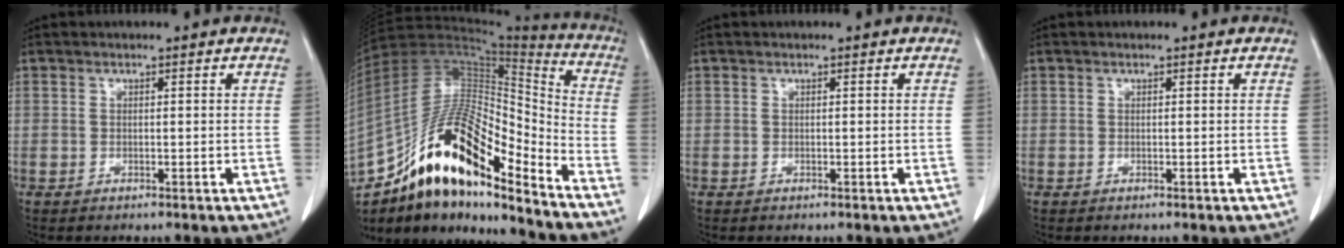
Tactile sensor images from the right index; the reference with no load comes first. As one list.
[{"total": 21.0, "force": [-13.5, 5.5, 15.1], "torque": [-0.288, 0.022, -0.233]}, {"total": 0.0}, {"total": 0.0}]